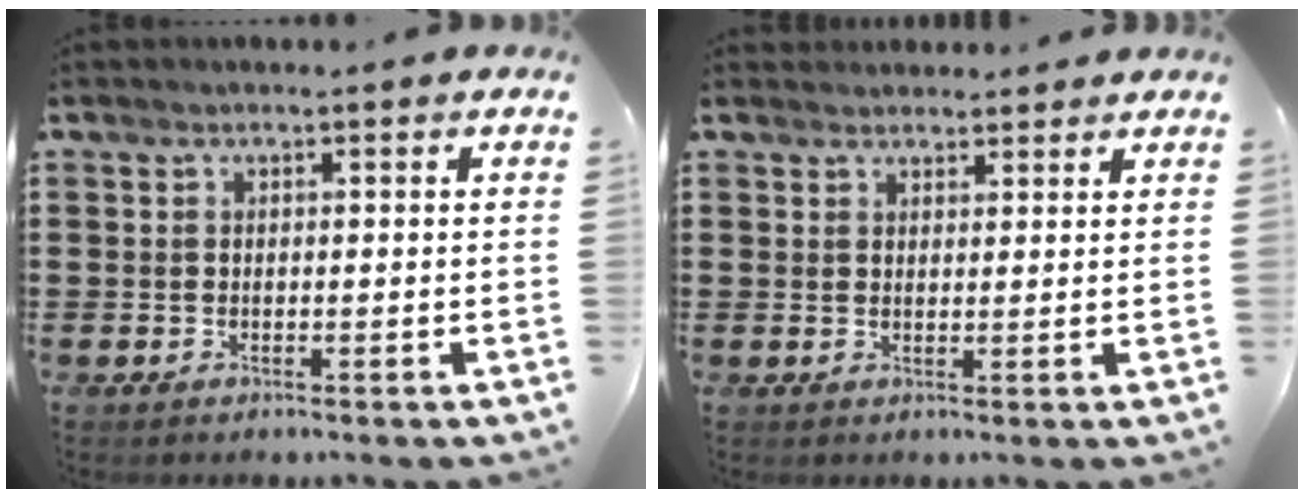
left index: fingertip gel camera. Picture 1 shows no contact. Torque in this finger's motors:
{"motor_torque": [1.27, -0.87, 0.27, 0.01]}